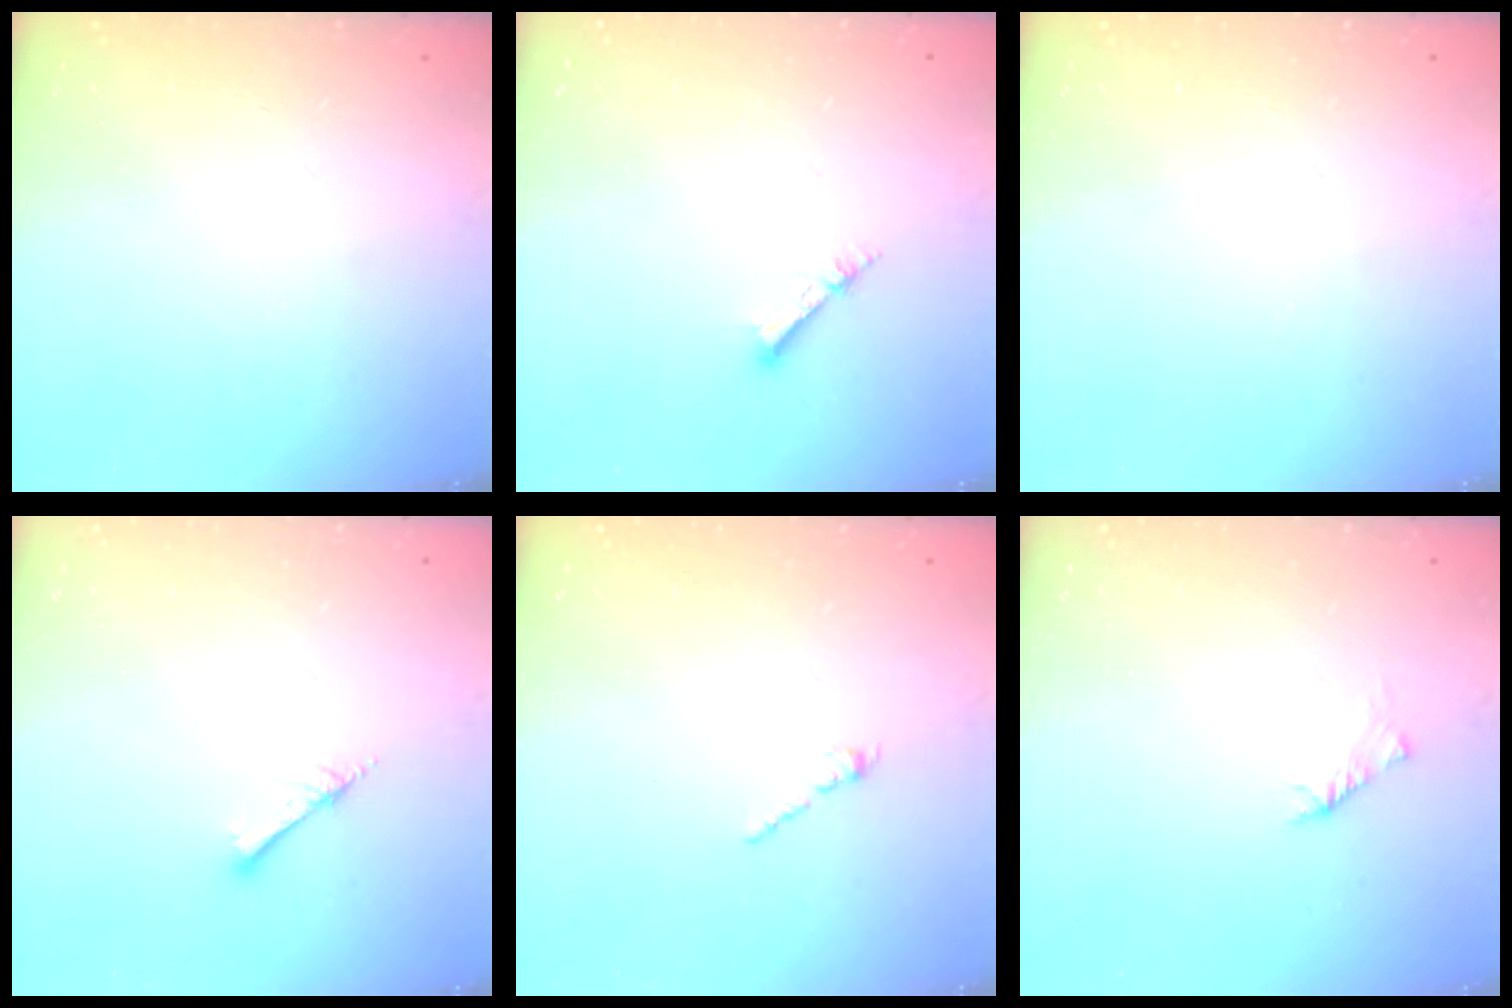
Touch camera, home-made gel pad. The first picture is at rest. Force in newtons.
{"total": 2.1, "press": 2.1, "slide": 0.3}
{"total": 0.0}
{"total": 2.4, "press": 2.4, "slide": 0.2}
{"total": 2.1, "press": 2.0, "slide": 0.7}
{"total": 1.6, "press": 1.4, "slide": 0.6}